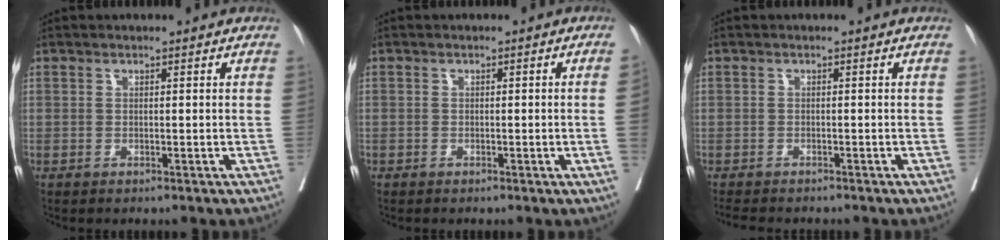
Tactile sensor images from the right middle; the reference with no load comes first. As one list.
[{"total": 1.4, "force": [-0.3, -0.2, 1.4], "torque": [-0.022, 0.000, -0.002]}, {"total": 4.7, "force": [-4.2, 1.3, 1.7], "torque": [-0.028, -0.010, -0.062]}]